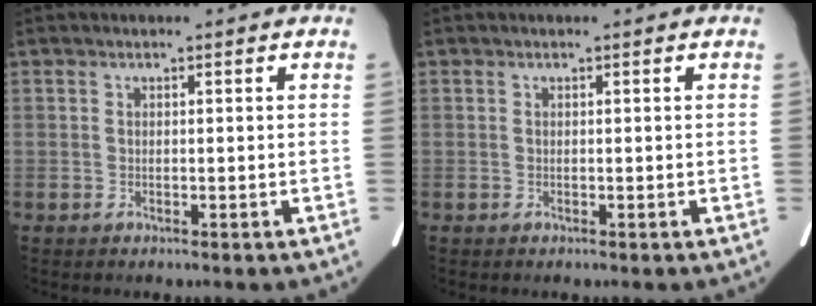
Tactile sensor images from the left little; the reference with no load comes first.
{"total": 0.0}